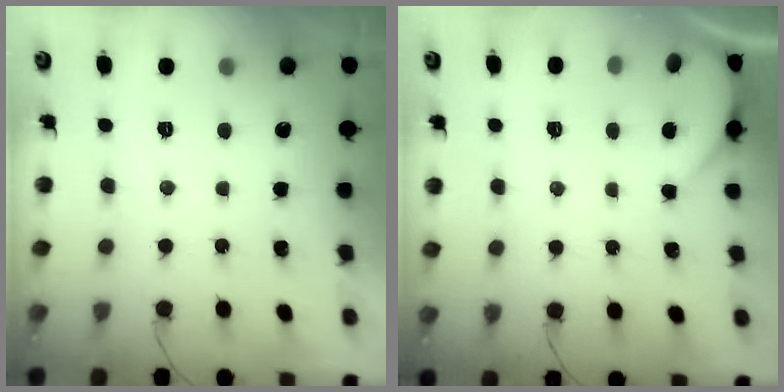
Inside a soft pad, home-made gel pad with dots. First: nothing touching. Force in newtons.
{"total": 2.7, "press": 2.7, "slide": 0.3}